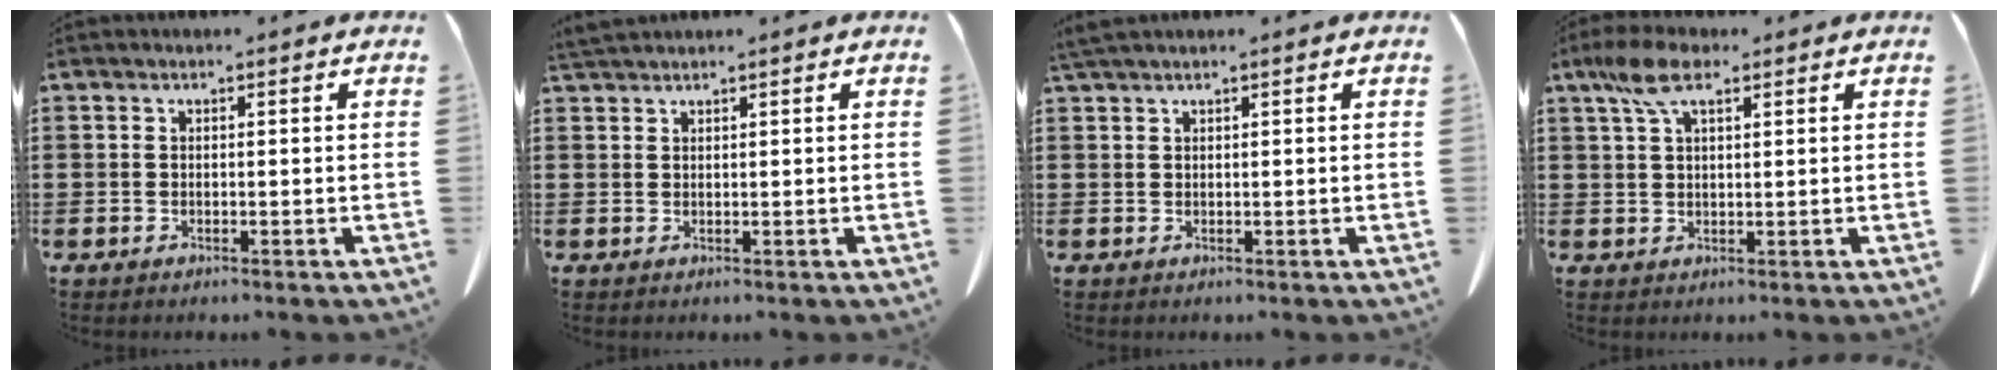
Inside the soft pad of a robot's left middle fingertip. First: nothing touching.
{"total": 1.6, "force": [1.5, 0.1, 0.6], "torque": [-0.015, -0.001, 0.031]}
{"total": 1.3, "force": [1.1, -0.1, 0.7], "torque": [-0.016, -0.002, 0.022]}
{"total": 6.3, "force": [3.2, 2.3, 4.9], "torque": [-0.111, 0.007, 0.056]}